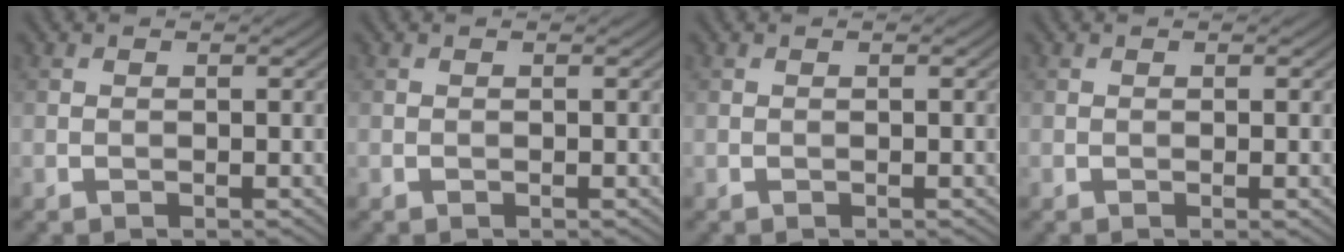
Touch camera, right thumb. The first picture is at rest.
{"total": 0.0}
{"total": 0.0}
{"total": 0.9, "force": [-0.1, 0.0, 0.9], "torque": [-0.015, -0.002, -0.003]}